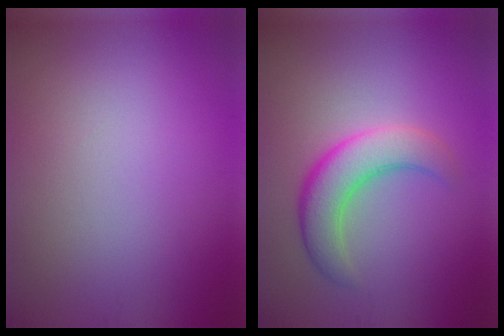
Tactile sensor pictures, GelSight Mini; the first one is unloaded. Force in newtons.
{"total": 5.1, "press": 5.1, "slide": 0.3}